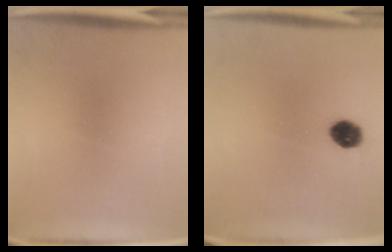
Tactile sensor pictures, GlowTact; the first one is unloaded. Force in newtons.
{"total": 5.4}